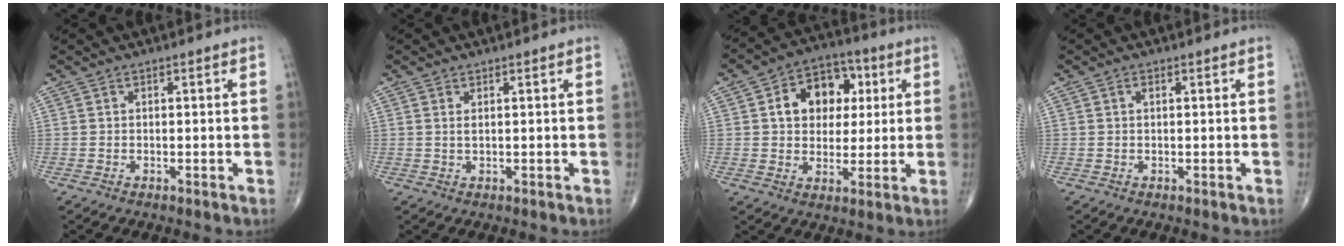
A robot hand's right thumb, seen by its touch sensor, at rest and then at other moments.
{"total": 0.9, "force": [0.4, 0.3, 0.8], "torque": [-0.018, 0.000, 0.009]}
{"total": 12.6, "force": [2.9, 9.4, 7.8], "torque": [-0.072, 0.009, 0.042]}
{"total": 0.8, "force": [0.3, 0.3, 0.6], "torque": [-0.012, 0.003, 0.005]}